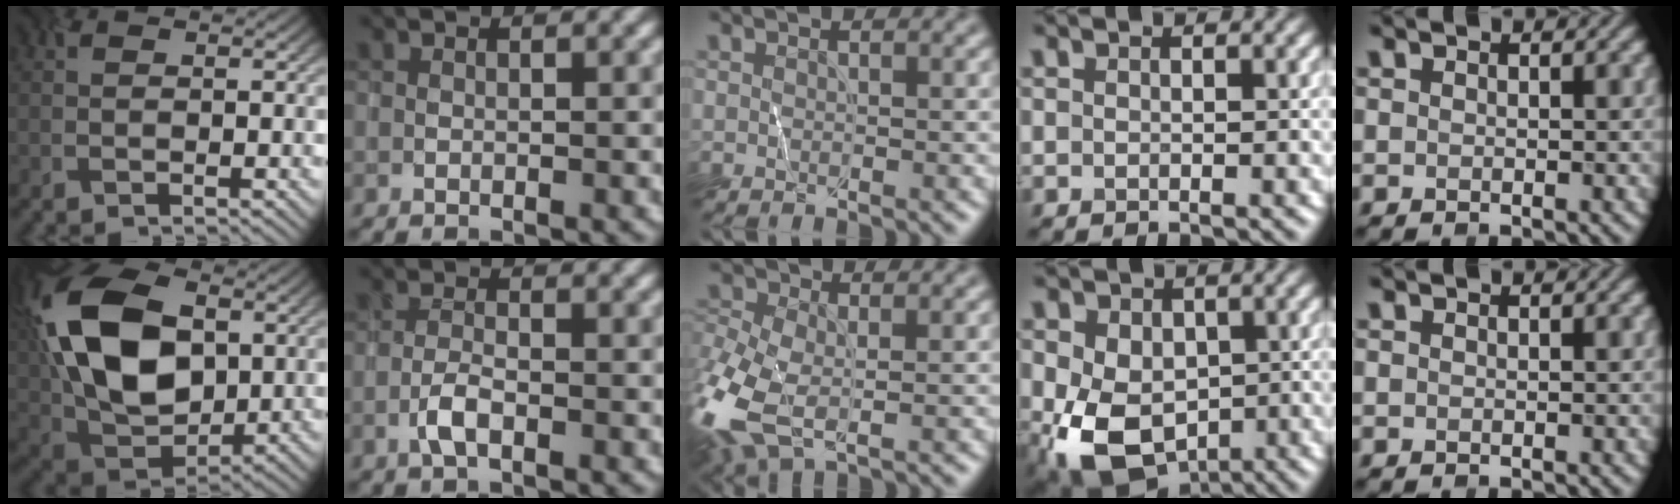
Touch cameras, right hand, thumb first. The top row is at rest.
{"thumb": {"total": 17.0, "force": [3.2, 11.0, 12.5], "torque": [-0.279, 0.009, 0.059]}, "index": {"total": 2.1, "force": [-1.0, 0.7, 1.7], "torque": [-0.035, 0.003, -0.024]}, "middle": {"total": 8.8, "force": [-2.9, 5.1, 6.6], "torque": [-0.183, -0.016, -0.064]}, "ring": {"total": 10.7, "force": [-2.4, 7.6, 7.0], "torque": [-0.145, -0.034, -0.032]}}